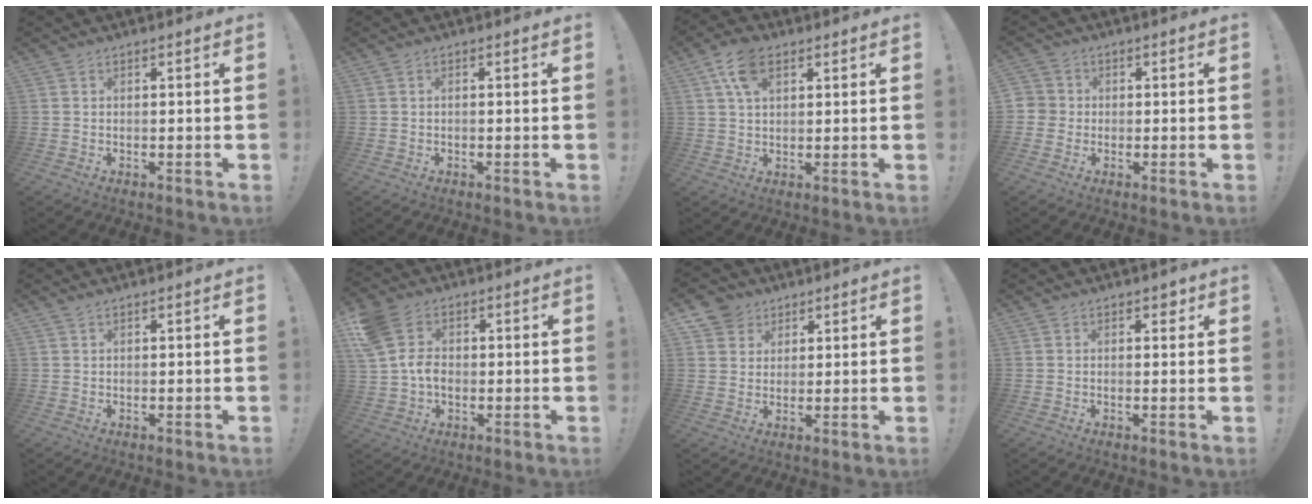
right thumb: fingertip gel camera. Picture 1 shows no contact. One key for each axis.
{"total": 0.5, "fx": -0.3, "fy": -0.1, "fz": 0.4, "tx": -0.014, "ty": 0.002, "tz": -0.004}
{"total": 9.1, "fx": 4.2, "fy": 5.0, "fz": 6.3, "tx": -0.105, "ty": -0.001, "tz": 0.080}
{"total": 3.8, "fx": -0.5, "fy": 3.6, "fz": 0.9, "tx": -0.023, "ty": 0.006, "tz": -0.009}
{"total": 0.8, "fx": 0.6, "fy": 0.2, "fz": 0.3, "tx": -0.008, "ty": 0.001, "tz": 0.013}
{"total": 9.6, "fx": -0.1, "fy": 7.8, "fz": 5.7, "tx": -0.111, "ty": 0.009, "tz": 0.003}
{"total": 6.3, "fx": 3.7, "fy": 5.1, "fz": 0.7, "tx": -0.006, "ty": -0.026, "tz": 0.072}
{"total": 1.6, "fx": 0.9, "fy": 1.1, "fz": 0.8, "tx": 0.005, "ty": -0.005, "tz": 0.011}